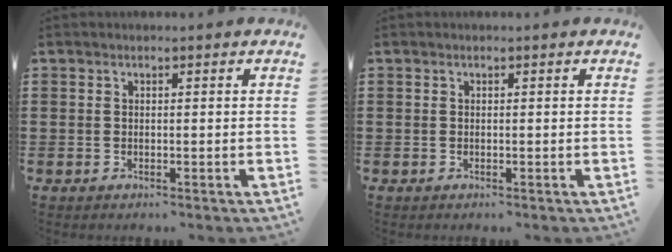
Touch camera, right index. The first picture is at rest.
{"total": 0.0}